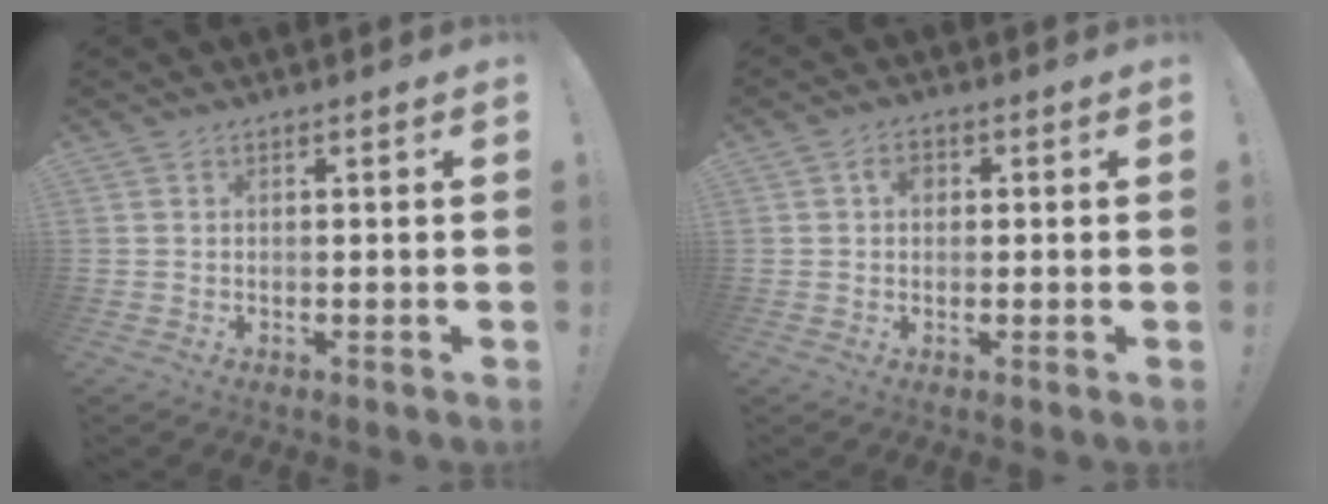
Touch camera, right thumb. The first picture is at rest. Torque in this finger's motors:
{"motor_torque": [-0.07, 0.10, 0.09, -0.12, 0.04]}